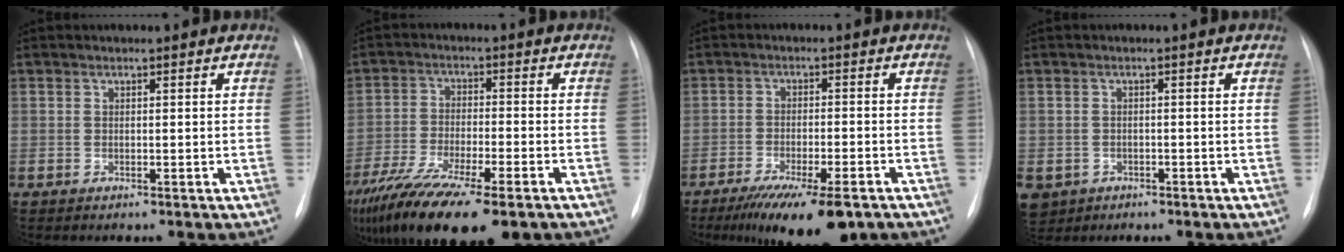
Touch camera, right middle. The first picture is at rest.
{"total": 17.9, "force": [-12.8, 3.8, 11.9], "torque": [-0.217, -0.039, -0.210]}
{"total": 12.6, "force": [-8.9, 2.8, 8.5], "torque": [-0.123, -0.022, -0.134]}
{"total": 6.7, "force": [-3.4, 5.5, 1.9], "torque": [-0.052, 0.002, -0.048]}